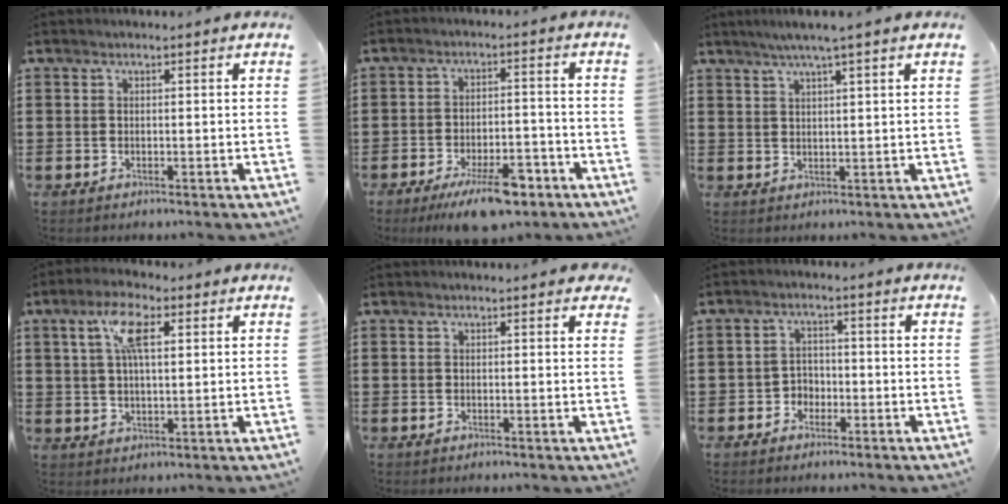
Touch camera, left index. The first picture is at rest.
{"total": 8.7, "force": [-5.8, 2.7, 5.9], "torque": [-0.098, 0.009, -0.099]}
{"total": 3.1, "force": [2.2, -0.6, 2.1], "torque": [-0.044, -0.001, 0.038]}
{"total": 7.0, "force": [2.9, 2.8, 5.7], "torque": [-0.124, 0.012, 0.049]}
{"total": 0.8, "force": [0.6, 0.2, 0.6], "torque": [-0.004, -0.001, 0.009]}
{"total": 2.5, "force": [-1.8, 1.7, 0.4], "torque": [-0.016, 0.005, -0.041]}